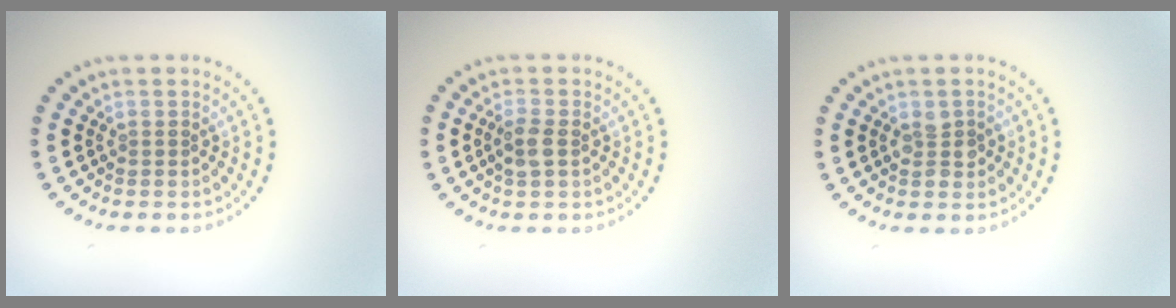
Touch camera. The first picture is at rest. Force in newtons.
{"total": 1.9, "press": 1.9, "slide": 0.4}
{"total": 2.0, "press": 2.0, "slide": 0.3}